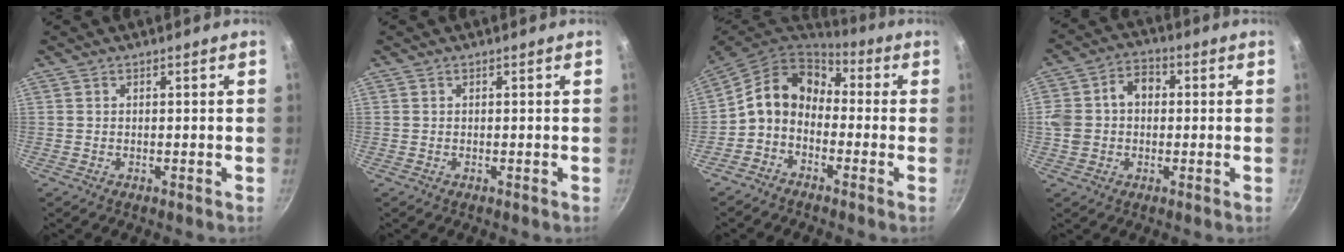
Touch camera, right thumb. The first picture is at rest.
{"total": 0.0}
{"total": 11.6, "force": [-1.2, 8.9, 7.3], "torque": [-0.123, 0.052, -0.047]}
{"total": 8.4, "force": [0.5, 6.7, 5.0], "torque": [-0.066, 0.021, -0.003]}